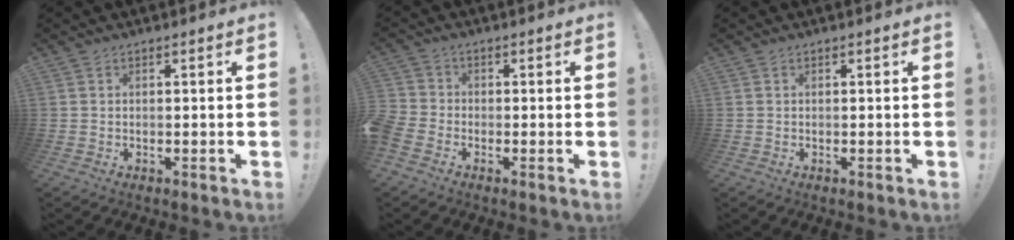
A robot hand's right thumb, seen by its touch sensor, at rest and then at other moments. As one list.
[{"total": 4.4, "force": [-2.3, 3.2, 2.0], "torque": [-0.060, 0.008, -0.045]}, {"total": 0.0}]